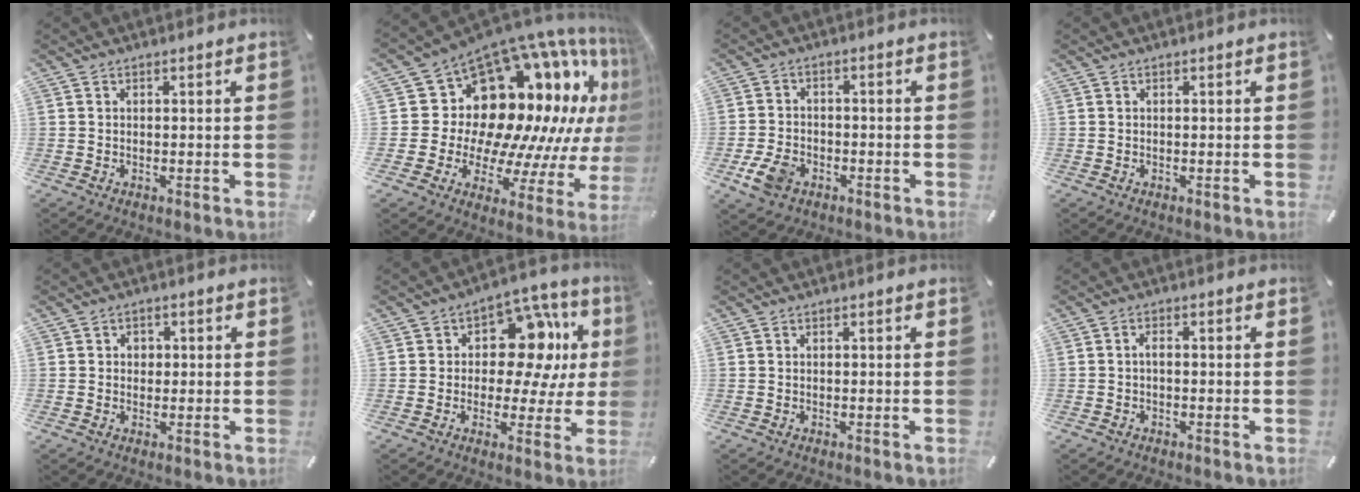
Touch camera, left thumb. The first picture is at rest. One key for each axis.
{"total": 21.4, "fx": 9.7, "fy": 14.3, "fz": 12.7, "tx": -0.170, "ty": -0.135, "tz": 0.204}
{"total": 6.5, "fx": -3.0, "fy": 4.6, "fz": 3.4, "tx": -0.085, "ty": 0.009, "tz": -0.058}
{"total": 0.0}
{"total": 2.3, "fx": -0.2, "fy": 2.1, "fz": 0.8, "tx": -0.002, "ty": 0.001, "tz": -0.011}
{"total": 15.1, "fx": 3.9, "fy": 10.0, "fz": 10.6, "tx": -0.156, "ty": -0.020, "tz": 0.070}
{"total": 0.0}
{"total": 1.7, "fx": -0.6, "fy": 0.8, "fz": 1.3, "tx": -0.027, "ty": 0.004, "tz": -0.013}